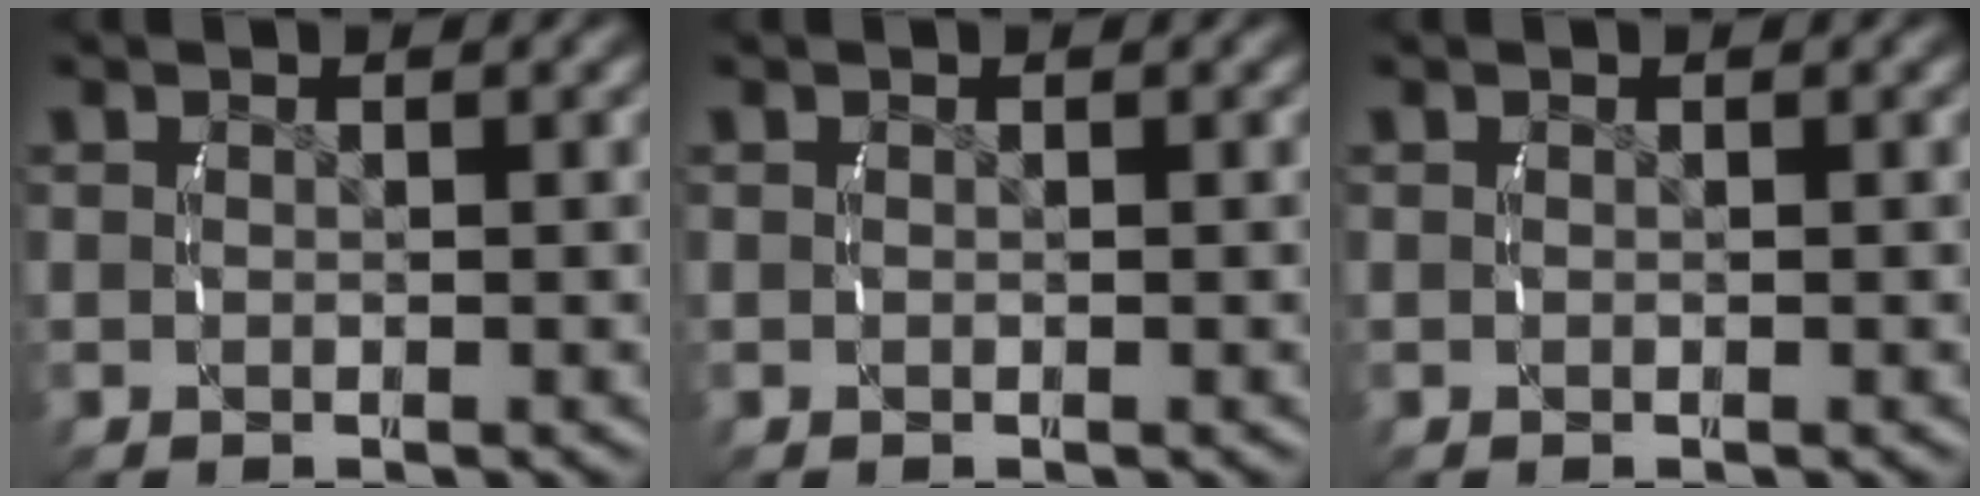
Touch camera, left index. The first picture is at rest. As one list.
[{"total": 0.0}, {"total": 0.0}]